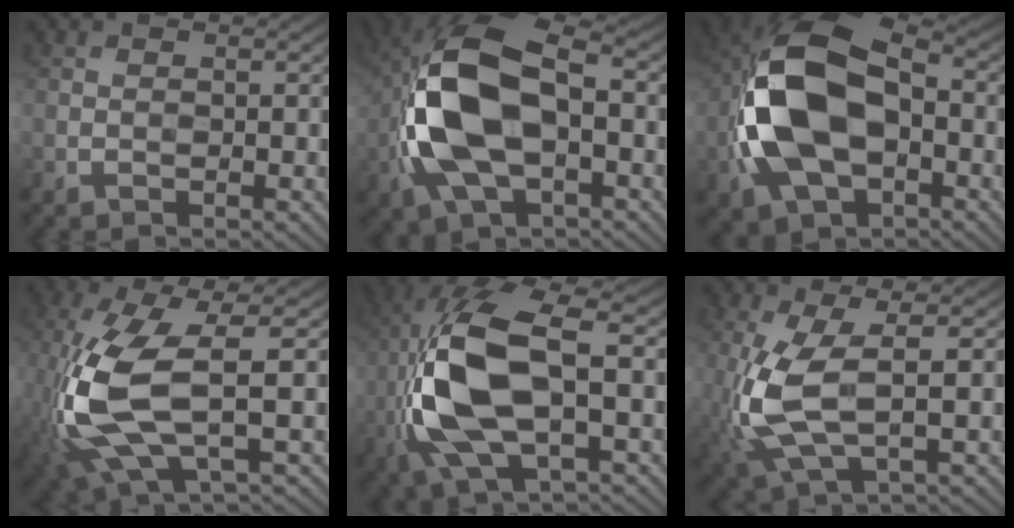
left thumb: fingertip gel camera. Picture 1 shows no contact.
{"total": 15.1, "force": [-2.1, 8.3, 12.5], "torque": [-0.283, 0.003, -0.048]}
{"total": 16.1, "force": [-2.4, 10.2, 12.2], "torque": [-0.267, -0.007, -0.053]}
{"total": 12.6, "force": [-2.0, 4.3, 11.6], "torque": [-0.286, -0.020, -0.038]}
{"total": 13.9, "force": [-1.6, 5.6, 12.7], "torque": [-0.294, 0.002, -0.034]}
{"total": 9.0, "force": [-0.7, 3.3, 8.3], "torque": [-0.204, -0.006, -0.013]}